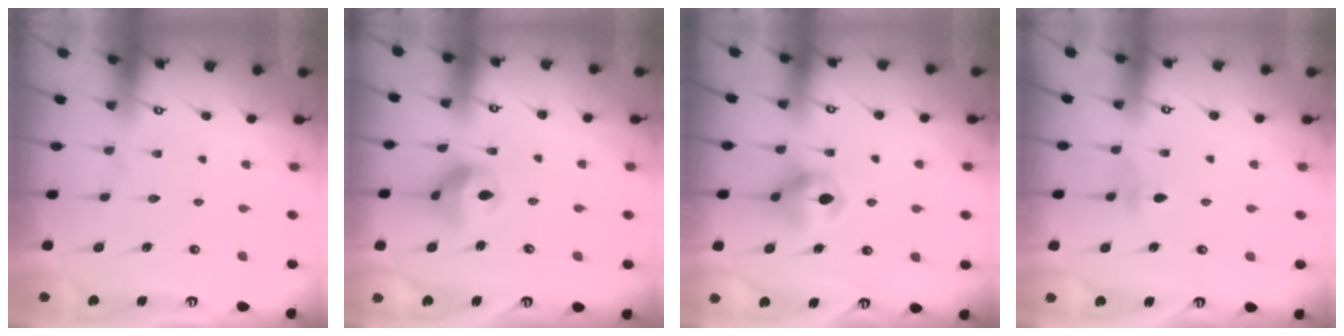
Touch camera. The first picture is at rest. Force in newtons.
{"total": 10.7, "press": 10.5, "slide": 2.1}
{"total": 7.1, "press": 7.1, "slide": 0.6}
{"total": 2.8, "press": 2.7, "slide": 0.8}